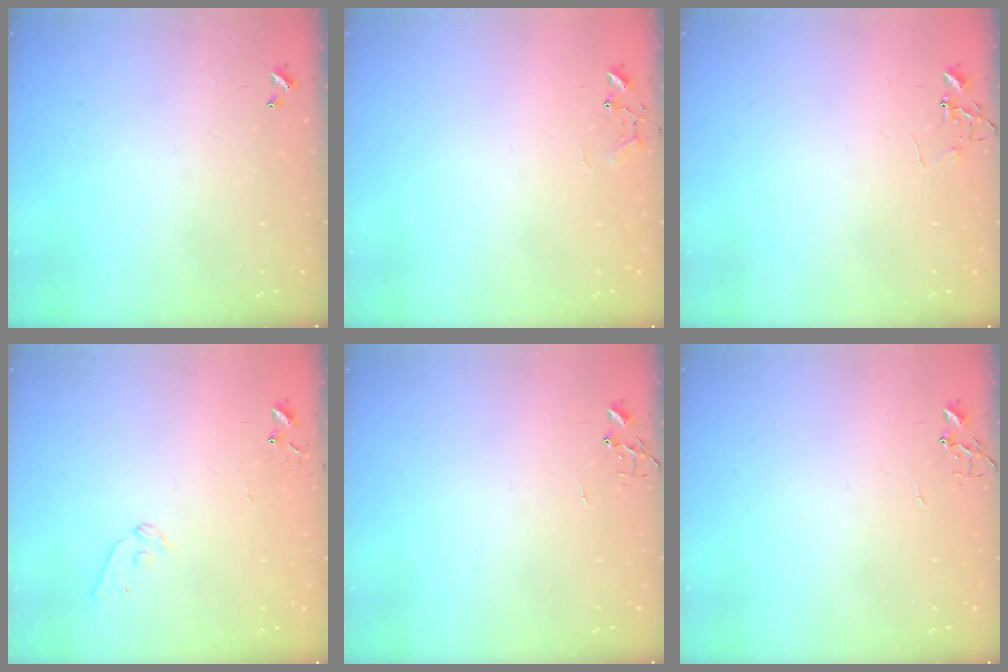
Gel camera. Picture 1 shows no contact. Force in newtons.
{"total": 7.4, "press": 7.4, "slide": 0.6}
{"total": 5.5, "press": 5.4, "slide": 0.4}
{"total": 7.2, "press": 7.2, "slide": 0.5}
{"total": 0.0}
{"total": 0.0}